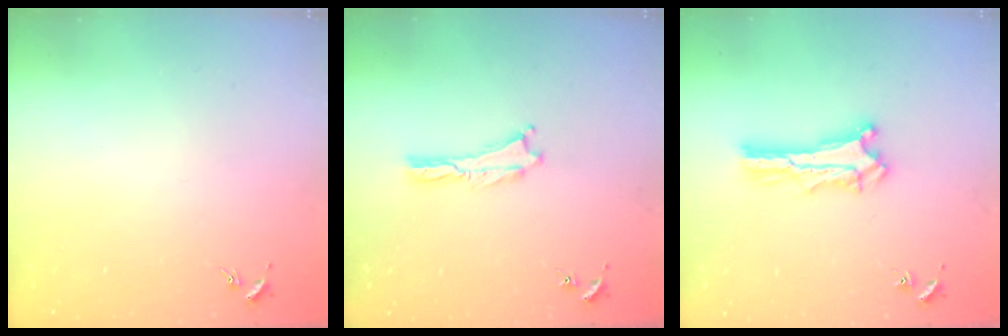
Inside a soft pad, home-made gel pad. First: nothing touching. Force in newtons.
{"total": 0.0}
{"total": 1.5, "press": 1.5, "slide": 0.2}